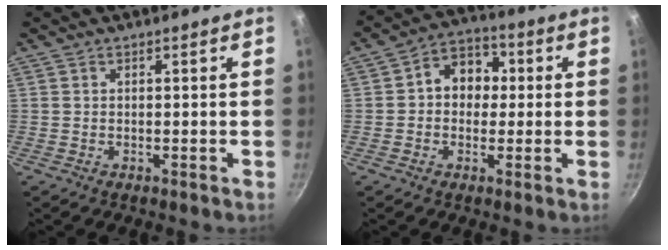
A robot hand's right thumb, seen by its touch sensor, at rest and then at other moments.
{"total": 8.6, "force": [0.7, 7.0, 5.0], "torque": [-0.028, 0.020, -0.004]}